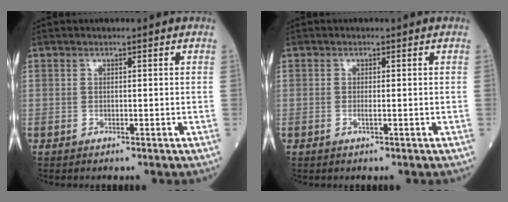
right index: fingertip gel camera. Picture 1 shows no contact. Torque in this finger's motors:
{"motor_torque": [-0.20, 0.05, -0.03, -0.01]}